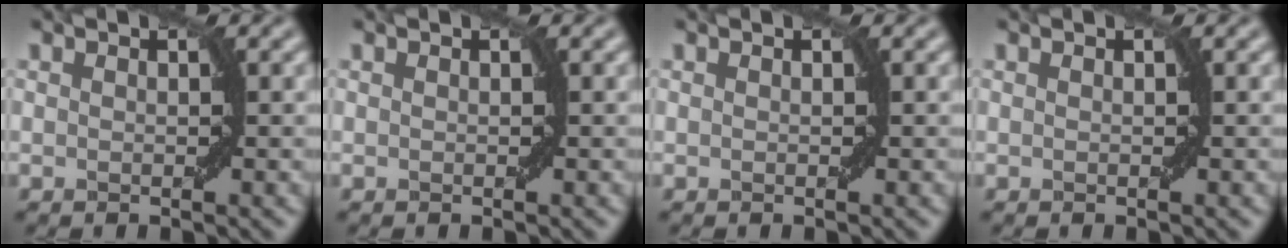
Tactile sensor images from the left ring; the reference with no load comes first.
{"total": 0.0}
{"total": 0.0}
{"total": 0.0}